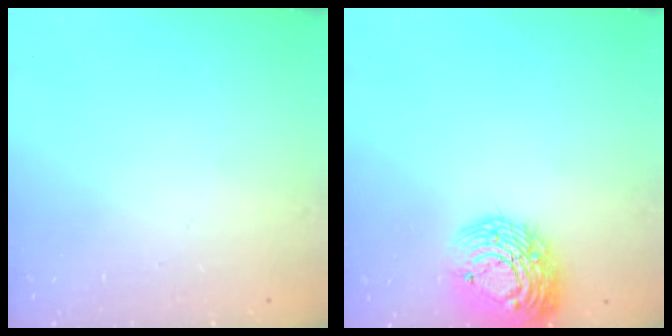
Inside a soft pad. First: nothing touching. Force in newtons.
{"total": 17.2, "press": 17.2, "slide": 1.5}